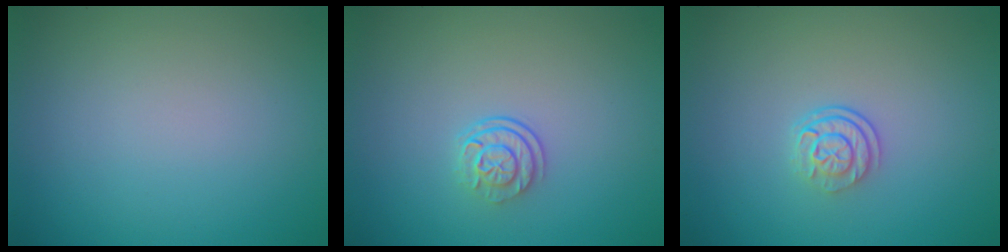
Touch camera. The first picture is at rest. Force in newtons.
{"total": 2.4, "press": 1.7, "slide": 1.6}
{"total": 2.5, "press": 1.8, "slide": 1.7}